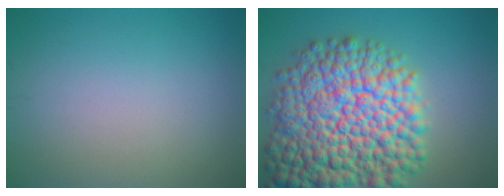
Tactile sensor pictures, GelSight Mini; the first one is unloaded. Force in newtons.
{"total": 16.8, "press": 16.8, "slide": 0.7}